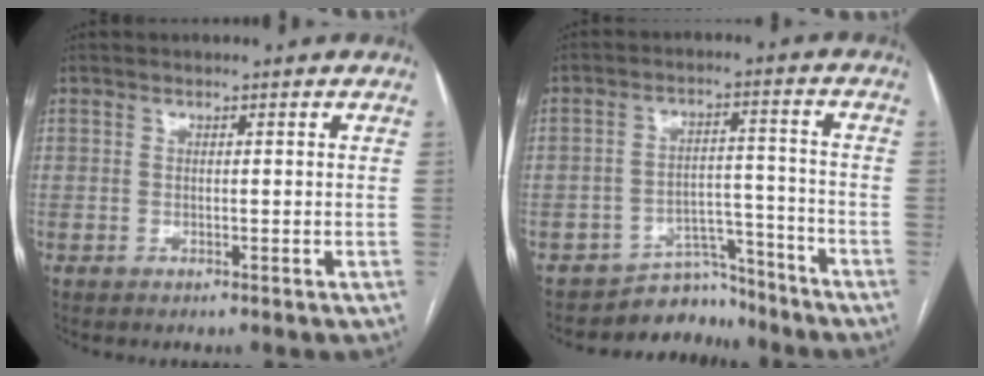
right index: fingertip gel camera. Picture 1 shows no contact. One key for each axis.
{"total": 6.6, "fx": -6.2, "fy": 2.2, "fz": -0.6, "tx": 0.018, "ty": 0.046, "tz": -0.097}